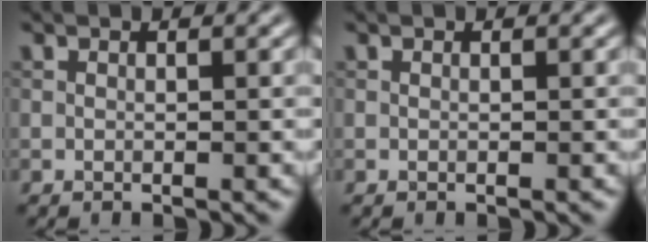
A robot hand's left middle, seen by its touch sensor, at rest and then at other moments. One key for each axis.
{"total": 0.0}